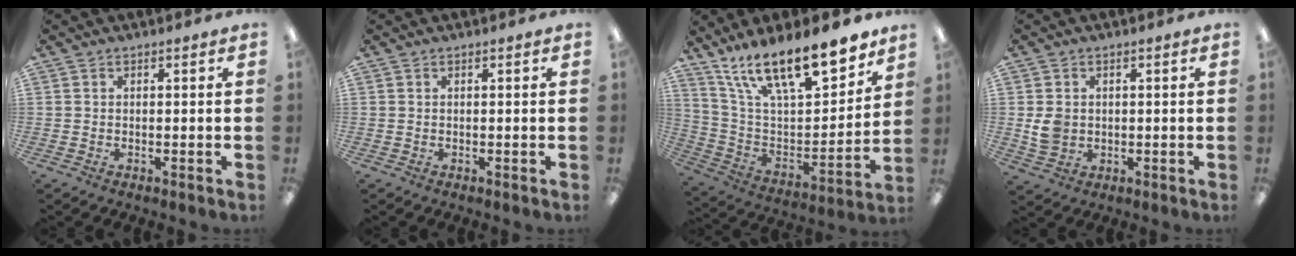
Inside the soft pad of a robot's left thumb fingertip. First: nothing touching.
{"total": 0.0}
{"total": 20.5, "force": [16.0, 6.5, 11.1], "torque": [-0.192, -0.104, 0.278]}
{"total": 5.0, "force": [0.3, 4.3, 2.6], "torque": [-0.040, 0.001, 0.006]}